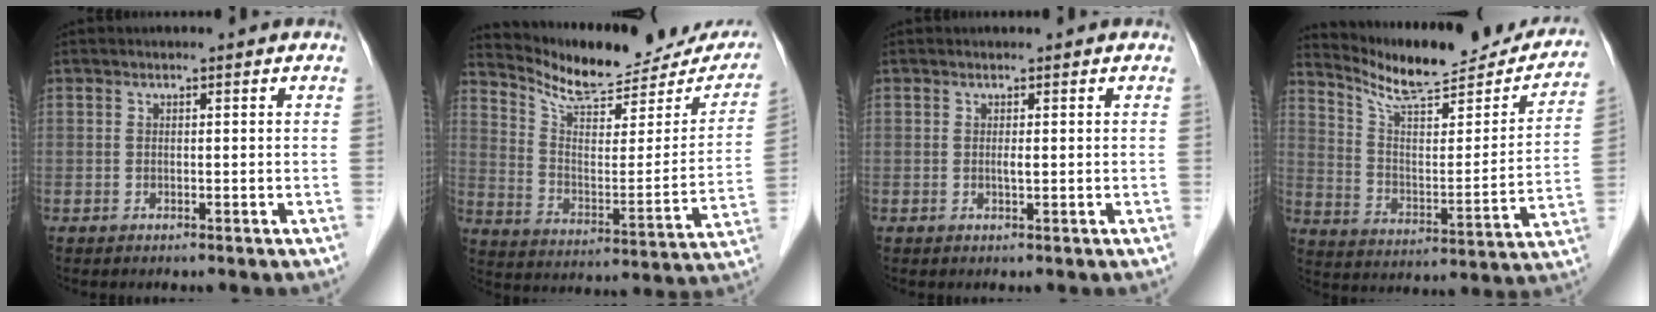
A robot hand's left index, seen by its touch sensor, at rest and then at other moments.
{"total": 19.8, "force": [18.1, 5.5, 5.7], "torque": [-0.082, -0.042, 0.248]}
{"total": 0.6, "force": [0.1, 0.1, 0.6], "torque": [-0.015, -0.002, 0.003]}
{"total": 21.1, "force": [19.3, 3.4, 7.8], "torque": [-0.120, -0.037, 0.275]}